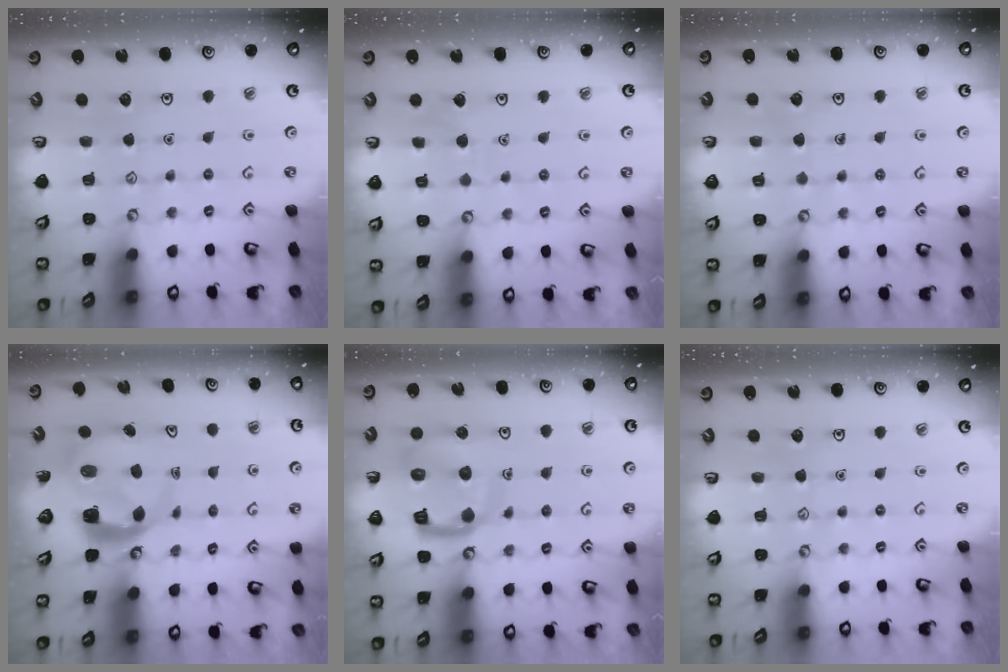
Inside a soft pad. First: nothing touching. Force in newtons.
{"total": 3.7, "press": 3.7, "slide": 0.4}
{"total": 2.5, "press": 2.5, "slide": 0.2}
{"total": 5.1, "press": 5.1, "slide": 0.7}
{"total": 12.6, "press": 12.6, "slide": 1.4}
{"total": 0.0}